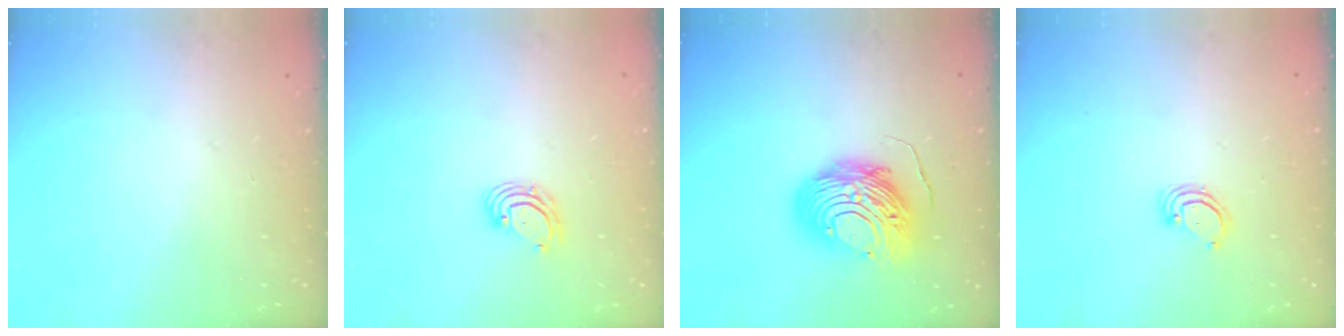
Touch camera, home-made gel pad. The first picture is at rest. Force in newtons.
{"total": 4.5, "press": 4.5, "slide": 0.5}
{"total": 12.8, "press": 12.7, "slide": 1.1}
{"total": 3.2, "press": 3.2, "slide": 0.2}